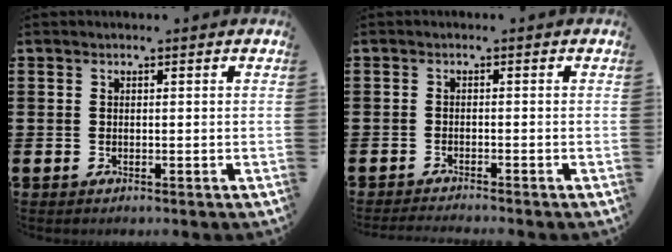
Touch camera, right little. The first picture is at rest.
{"total": 1.2, "force": [-1.1, -0.2, 0.2], "torque": [-0.003, 0.000, -0.023]}